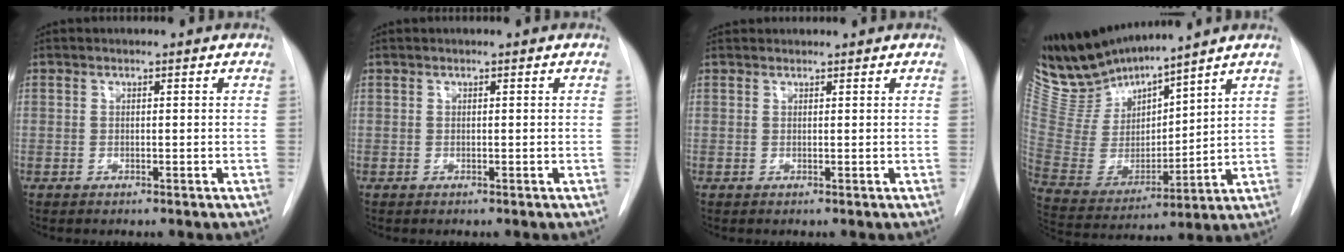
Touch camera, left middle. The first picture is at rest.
{"total": 0.0}
{"total": 2.1, "force": [2.1, 0.5, 0.3], "torque": [-0.003, 0.024, 0.033]}
{"total": 11.7, "force": [11.5, 1.3, 2.1], "torque": [-0.067, -0.006, 0.248]}